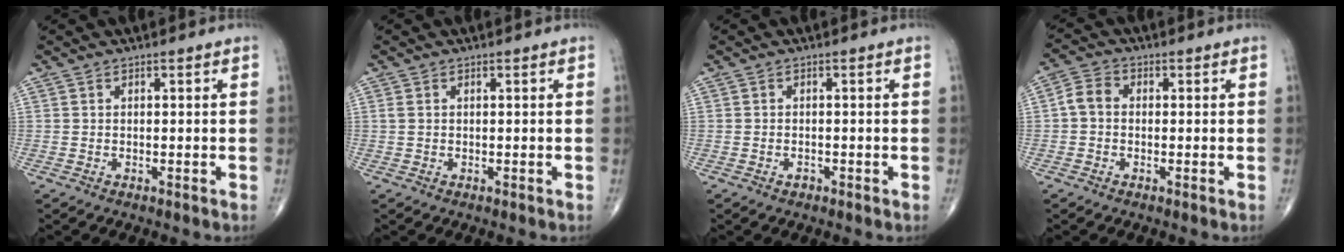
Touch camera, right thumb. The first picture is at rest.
{"total": 0.8, "force": [0.2, 0.5, 0.6], "torque": [-0.019, 0.004, 0.008]}
{"total": 0.9, "force": [-0.5, 0.6, 0.4], "torque": [-0.007, 0.004, -0.008]}
{"total": 4.1, "force": [-0.1, 3.2, 2.5], "torque": [-0.042, 0.014, -0.012]}